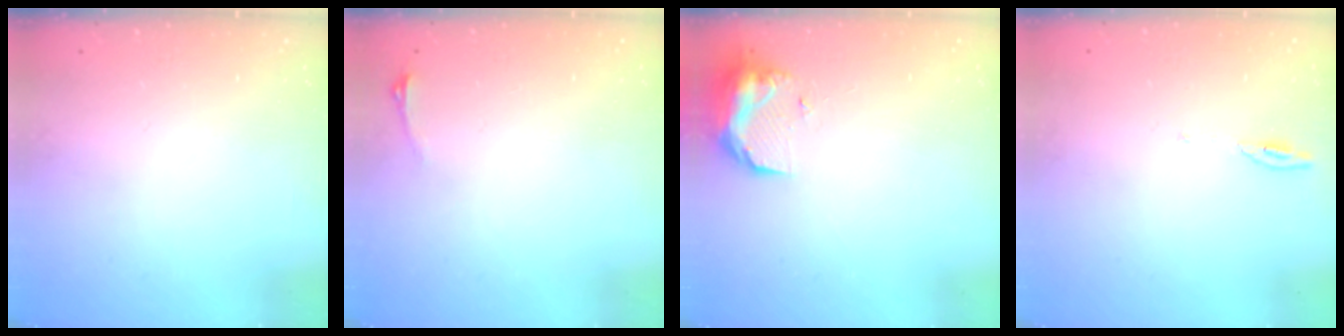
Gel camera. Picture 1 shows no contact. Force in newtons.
{"total": 2.9, "press": 2.6, "slide": 1.5}
{"total": 9.7, "press": 9.6, "slide": 0.9}
{"total": 3.8, "press": 3.7, "slide": 0.4}